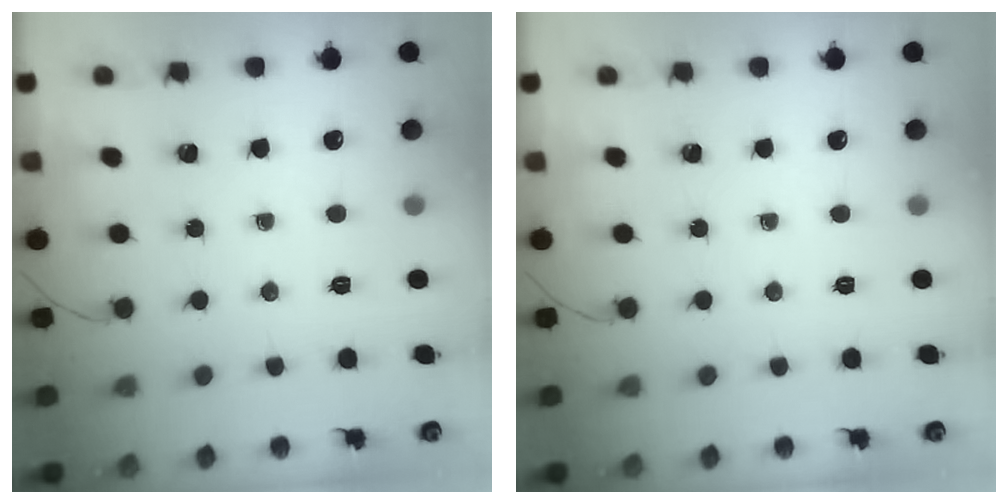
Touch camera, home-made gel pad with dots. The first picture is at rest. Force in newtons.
{"total": 0.0}